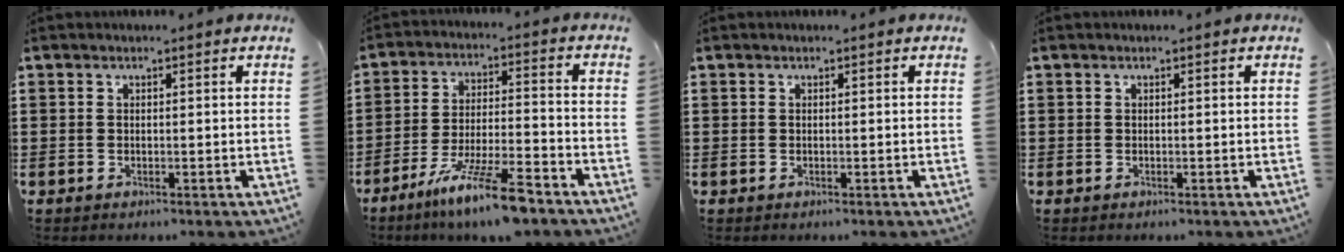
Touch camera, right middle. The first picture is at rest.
{"total": 11.0, "force": [-8.1, 1.2, 7.3], "torque": [-0.140, 0.007, -0.154]}
{"total": 0.0}
{"total": 0.0}